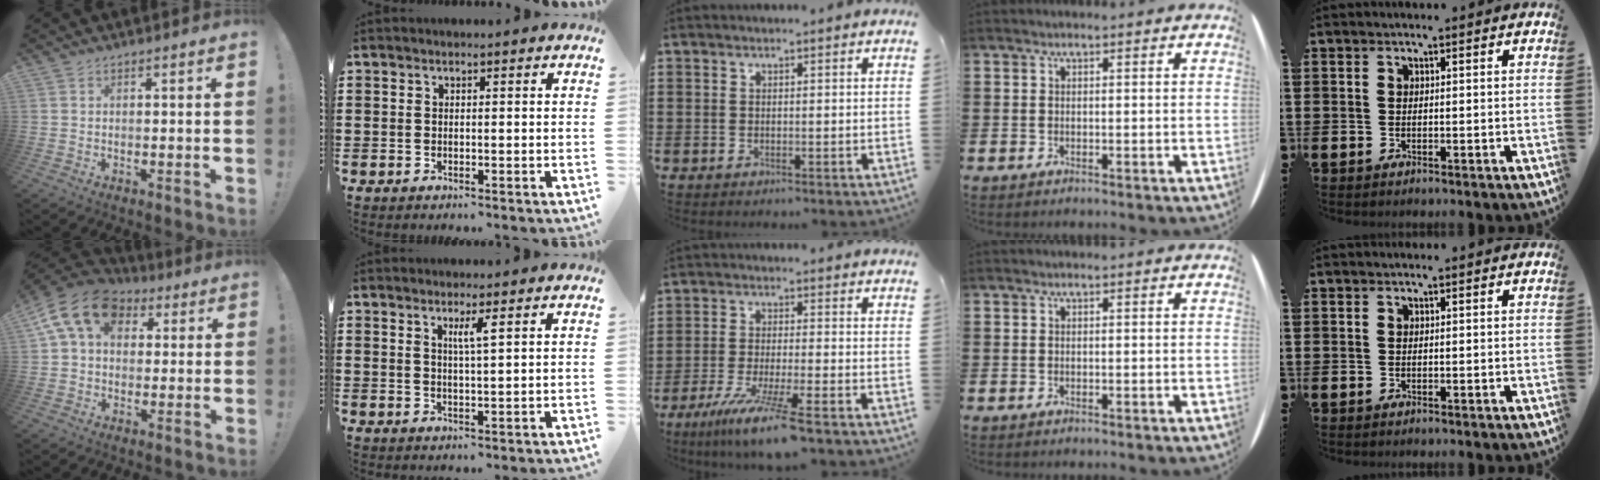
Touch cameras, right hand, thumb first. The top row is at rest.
{"thumb": {"total": 14.2, "force": [5.0, 9.9, 8.8], "torque": [-0.145, -0.006, 0.096]}, "index": {"total": 2.4, "force": [1.2, 0.0, 2.1], "torque": [-0.044, -0.002, 0.018]}, "middle": {"total": 7.8, "force": [-5.5, -0.5, 5.5], "torque": [-0.104, -0.018, -0.102]}}